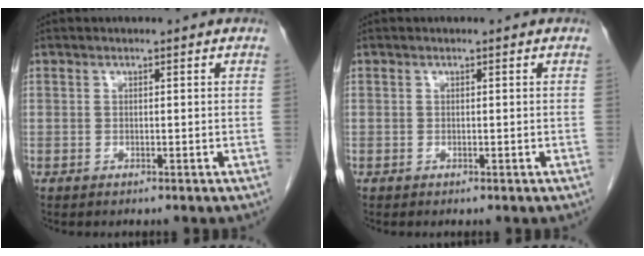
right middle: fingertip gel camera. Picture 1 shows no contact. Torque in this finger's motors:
{"motor_torque": [0.24, -0.36, -0.04, -0.02]}